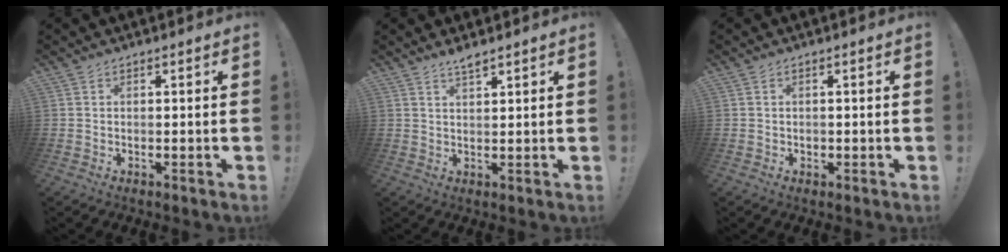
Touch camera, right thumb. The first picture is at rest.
{"total": 2.9, "force": [2.5, 0.2, 1.5], "torque": [-0.024, -0.016, 0.042]}
{"total": 0.8, "force": [-0.1, 0.7, 0.2], "torque": [-0.011, 0.005, -0.001]}